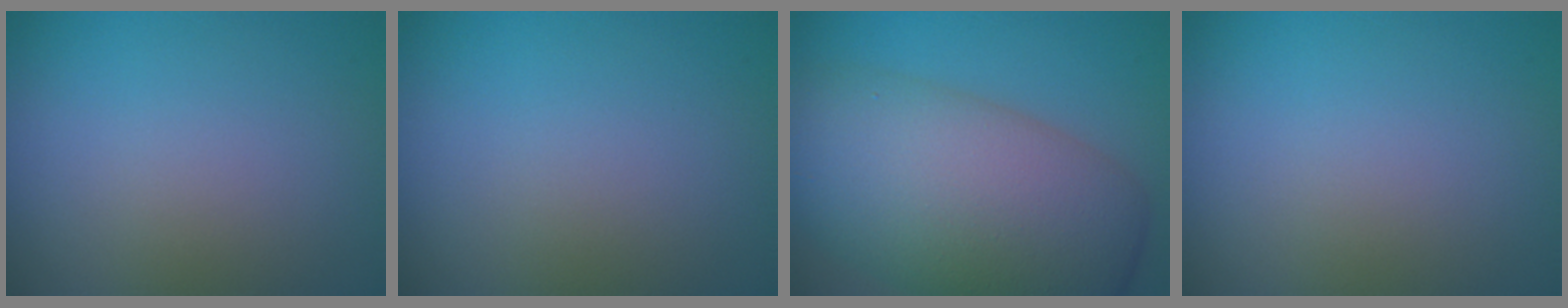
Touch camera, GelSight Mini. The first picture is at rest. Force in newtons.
{"total": 0.0}
{"total": 12.4, "press": 12.4, "slide": 0.3}
{"total": 0.0}